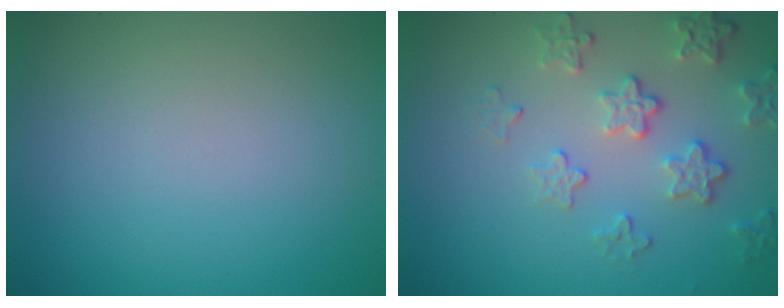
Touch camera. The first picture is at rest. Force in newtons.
{"total": 4.1, "press": 3.2, "slide": 2.7}